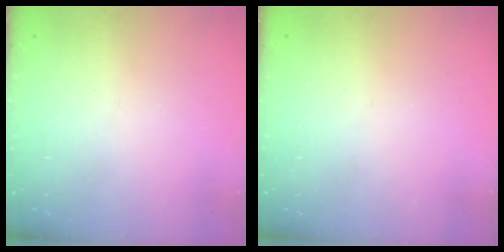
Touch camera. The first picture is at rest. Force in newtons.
{"total": 0.0}